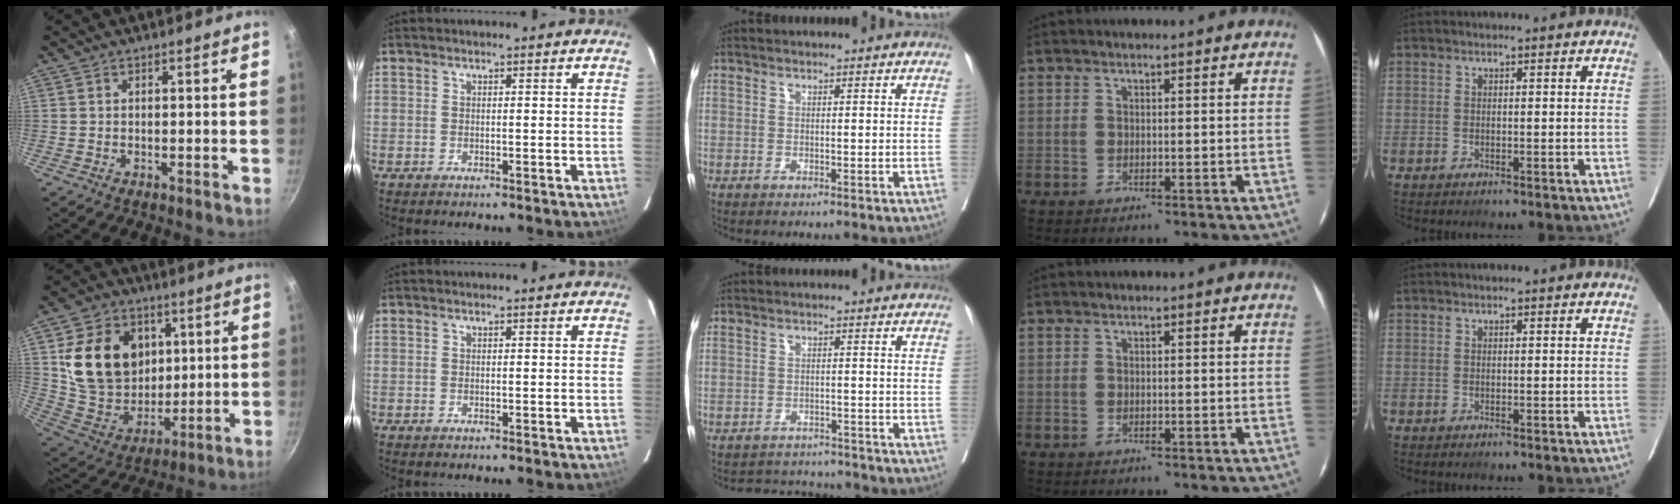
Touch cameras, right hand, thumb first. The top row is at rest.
{"thumb": {"total": 19.7, "force": [4.6, 15.7, 10.9], "torque": [-0.165, -0.005, 0.099]}, "middle": {"total": 5.2, "force": [-5.1, 0.8, -0.5], "torque": [0.008, 0.009, -0.074]}}